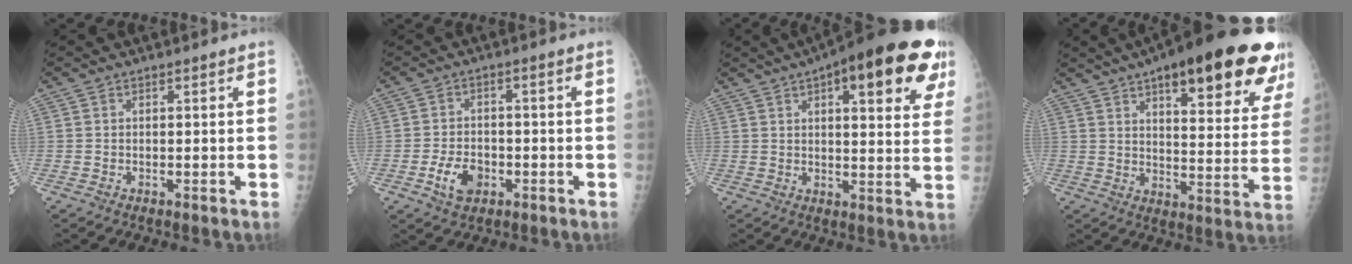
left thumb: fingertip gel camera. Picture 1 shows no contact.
{"total": 6.0, "force": [-2.4, 3.9, 3.8], "torque": [-0.060, 0.013, -0.040]}
{"total": 21.3, "force": [10.2, 7.2, 17.2], "torque": [-0.203, -0.007, 0.128]}
{"total": 27.7, "force": [16.4, 8.4, 20.7], "torque": [-0.248, -0.040, 0.215]}